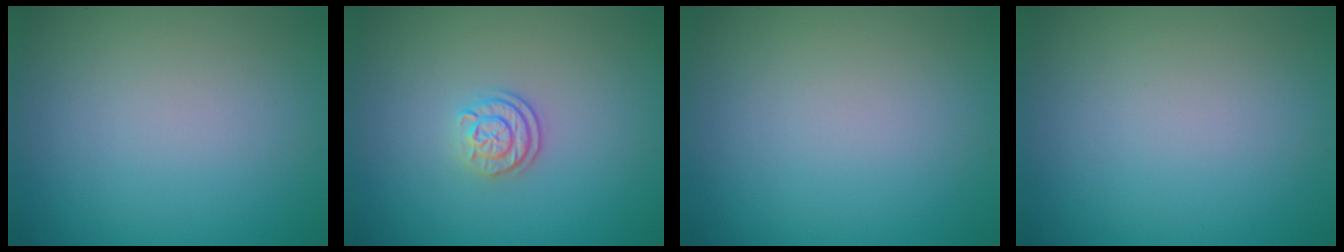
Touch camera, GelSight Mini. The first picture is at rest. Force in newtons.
{"total": 2.2, "press": 1.8, "slide": 1.3}
{"total": 0.0}
{"total": 0.0}